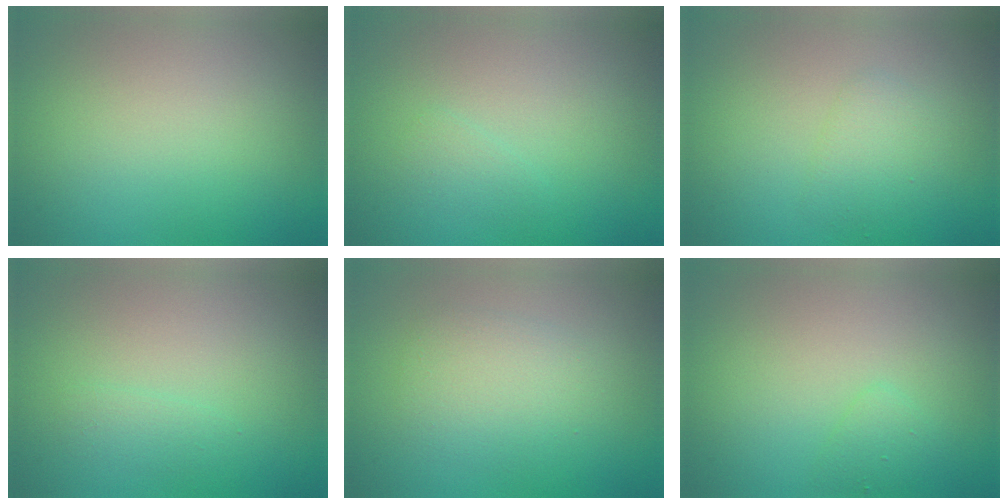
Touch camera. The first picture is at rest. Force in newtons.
{"total": 0.9, "press": 0.9, "slide": 0.0}
{"total": 1.8, "press": 1.8, "slide": 0.1}
{"total": 1.0, "press": 1.0, "slide": 0.0}
{"total": 2.9, "press": 2.9, "slide": 0.1}
{"total": 1.2, "press": 1.2, "slide": 0.0}